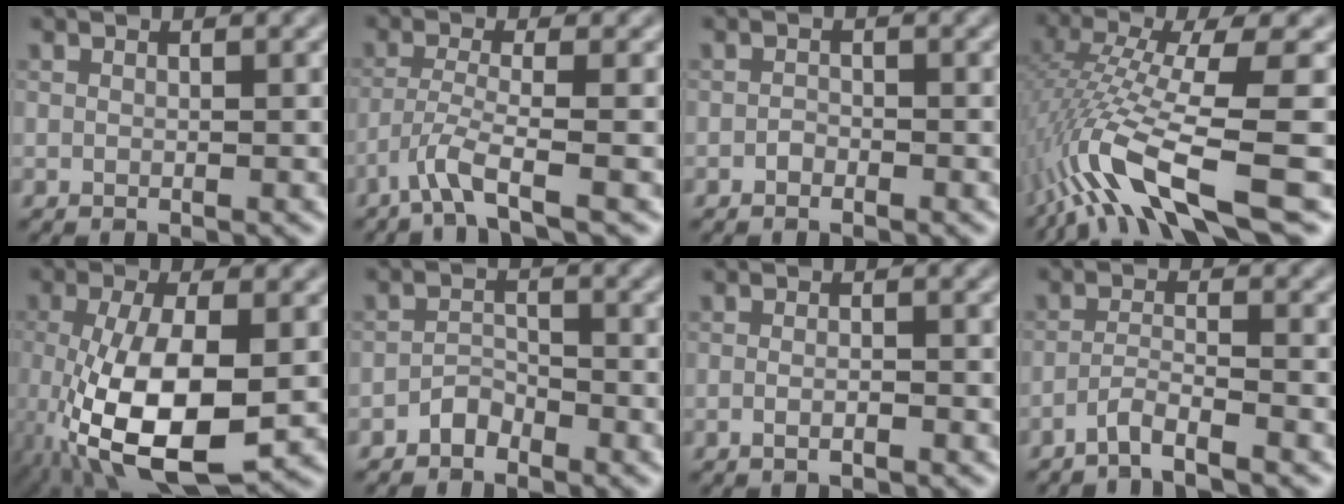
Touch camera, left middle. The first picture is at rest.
{"total": 3.3, "force": [-2.1, 0.2, 2.5], "torque": [-0.051, -0.001, -0.055]}
{"total": 0.7, "force": [-0.5, 0.4, 0.3], "torque": [-0.004, -0.001, -0.010]}
{"total": 11.1, "force": [-4.7, 2.3, 9.8], "torque": [-0.196, 0.000, -0.082]}
{"total": 9.9, "force": [-2.2, 3.8, 8.9], "torque": [-0.184, -0.013, -0.036]}
{"total": 1.6, "force": [-1.3, 0.8, 0.4], "torque": [-0.004, 0.009, -0.025]}
{"total": 1.1, "force": [-0.5, 0.2, 0.9], "torque": [-0.015, -0.002, -0.010]}
{"total": 2.4, "force": [-1.9, 0.1, 1.3], "torque": [-0.020, 0.004, -0.047]}